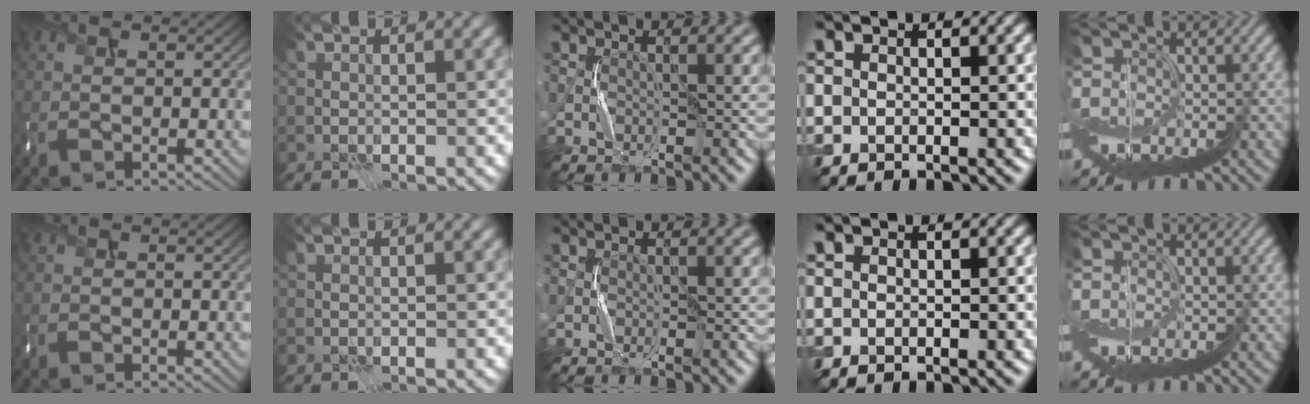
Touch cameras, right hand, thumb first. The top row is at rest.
{}